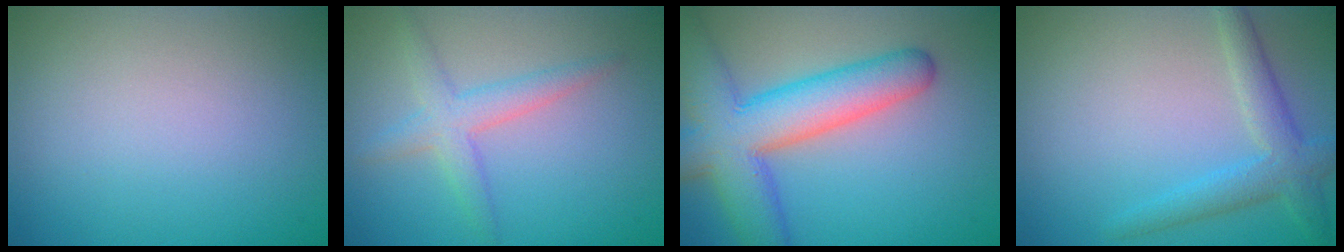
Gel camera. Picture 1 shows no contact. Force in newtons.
{"total": 2.9, "press": 2.9, "slide": 0.1}
{"total": 9.3, "press": 9.3, "slide": 0.4}
{"total": 3.2, "press": 3.2, "slide": 0.1}